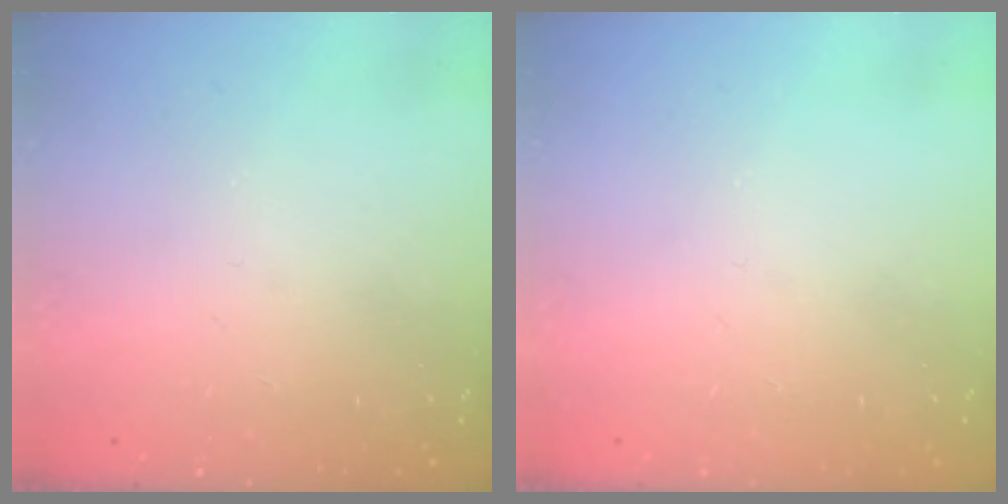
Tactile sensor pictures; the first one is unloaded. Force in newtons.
{"total": 0.0}